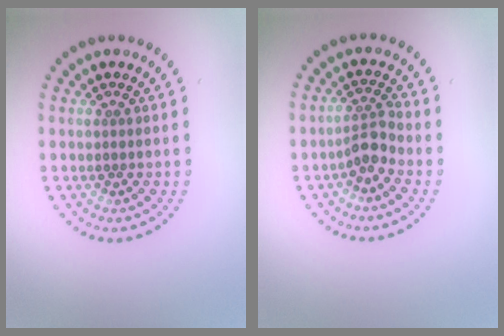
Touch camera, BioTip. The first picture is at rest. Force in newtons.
{"total": 2.4, "press": 1.8, "slide": 1.6}